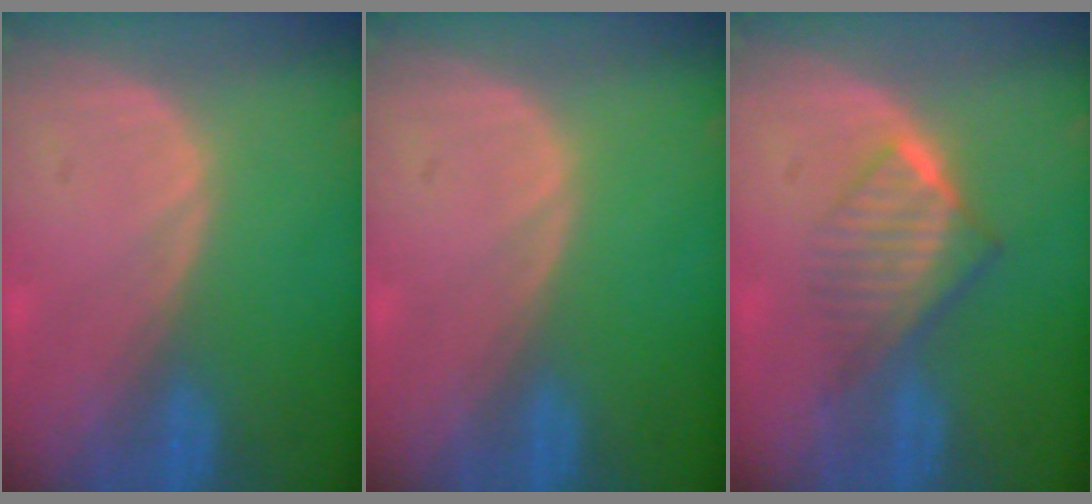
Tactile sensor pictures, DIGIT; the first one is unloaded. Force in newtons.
{"total": 0.0}
{"total": 6.5, "press": 5.5, "slide": 3.5}